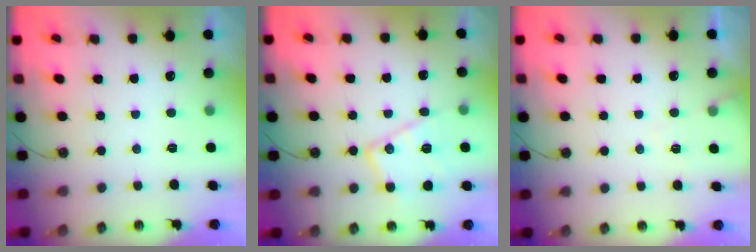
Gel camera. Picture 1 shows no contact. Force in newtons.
{"total": 14.4, "press": 14.3, "slide": 1.0}
{"total": 3.7, "press": 3.7, "slide": 0.5}